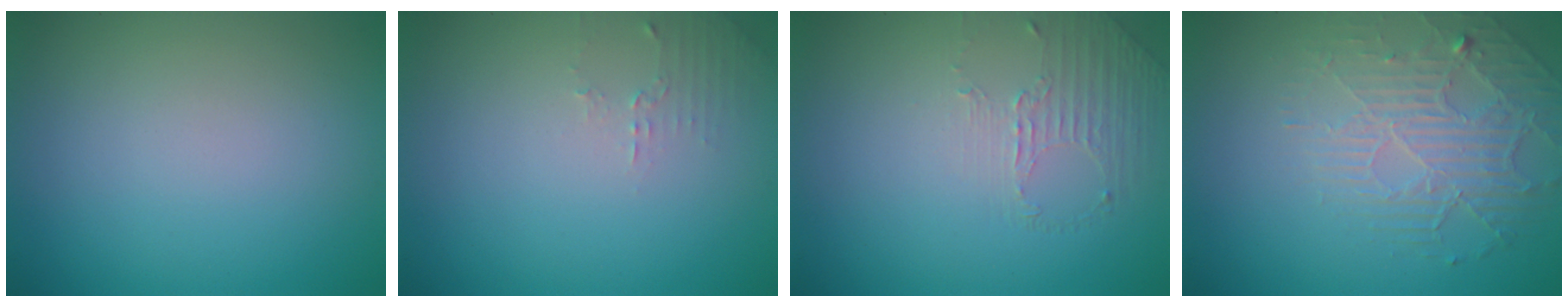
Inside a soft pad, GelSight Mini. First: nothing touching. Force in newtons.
{"total": 1.2, "press": 1.2, "slide": 0.4}
{"total": 1.4, "press": 0.6, "slide": 1.2}
{"total": 2.6, "press": 2.0, "slide": 1.7}